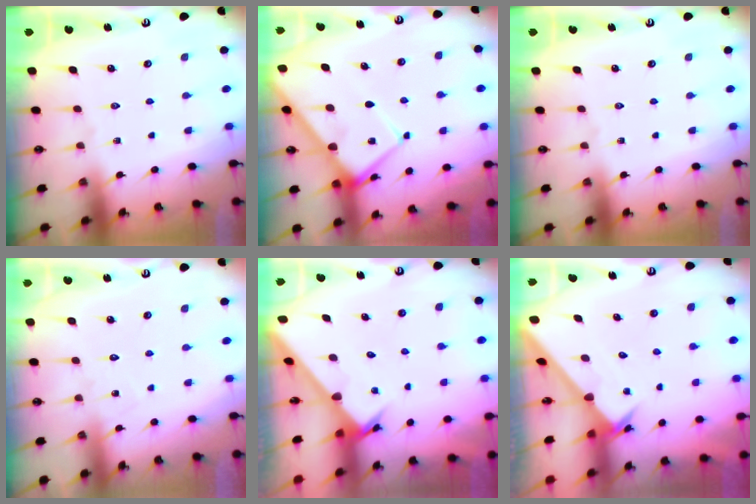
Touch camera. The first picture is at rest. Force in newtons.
{"total": 9.0, "press": 8.9, "slide": 0.7}
{"total": 0.0}
{"total": 4.6, "press": 4.5, "slide": 0.3}
{"total": 2.7, "press": 2.7, "slide": 0.2}
{"total": 2.7, "press": 2.7, "slide": 0.2}